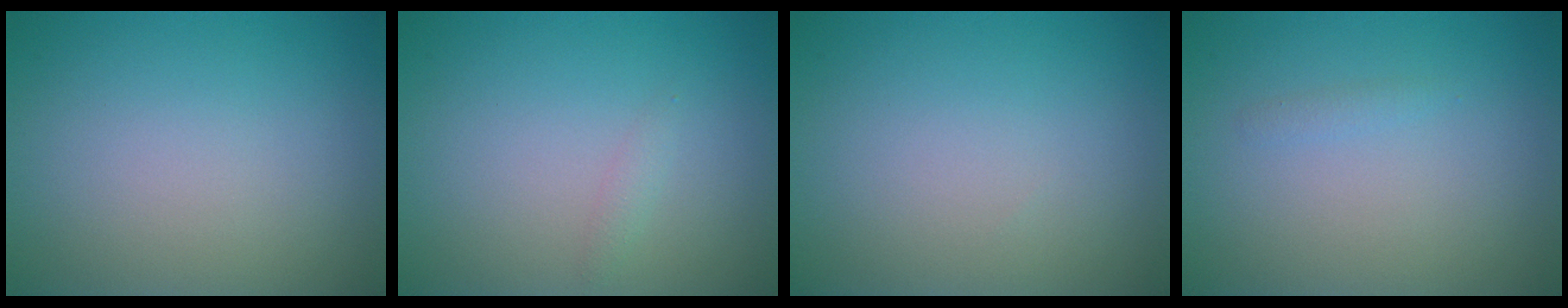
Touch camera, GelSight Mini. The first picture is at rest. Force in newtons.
{"total": 0.7, "press": 0.7, "slide": 0.0}
{"total": 0.0}
{"total": 0.6, "press": 0.6, "slide": 0.0}